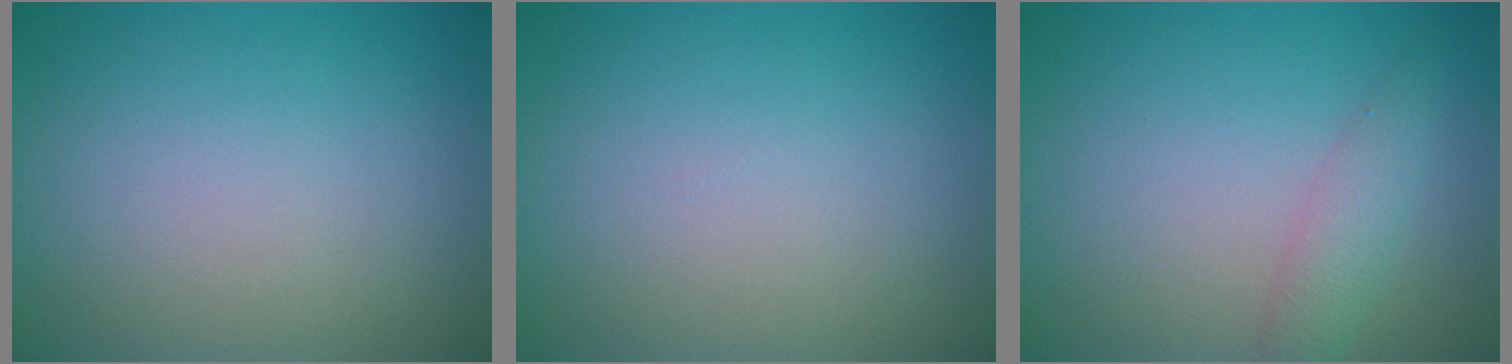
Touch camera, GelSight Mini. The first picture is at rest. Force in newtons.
{"total": 0.0}
{"total": 2.2, "press": 2.2, "slide": 0.1}